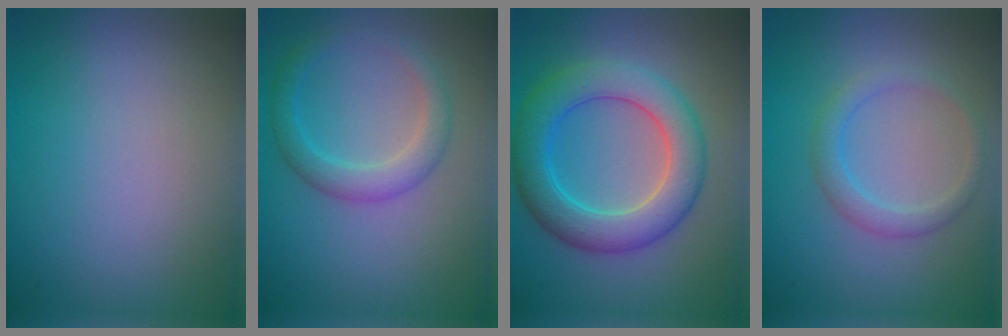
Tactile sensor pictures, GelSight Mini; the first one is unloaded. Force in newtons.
{"total": 2.9, "press": 2.8, "slide": 0.2}
{"total": 6.6, "press": 6.6, "slide": 0.4}
{"total": 2.1, "press": 2.1, "slide": 0.1}